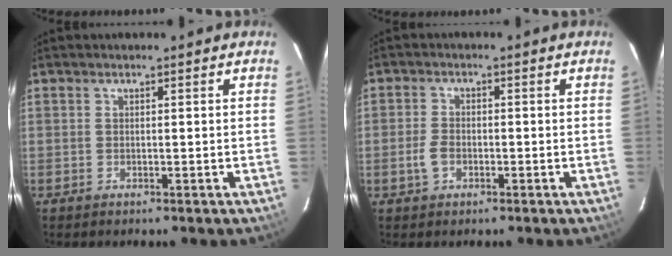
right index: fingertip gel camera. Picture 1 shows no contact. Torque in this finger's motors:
{"motor_torque": [-0.16, 0.22, -0.43, -0.19]}